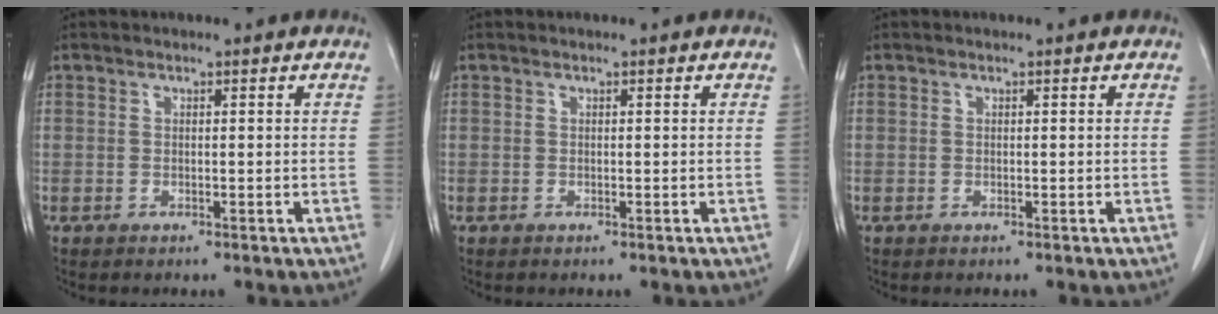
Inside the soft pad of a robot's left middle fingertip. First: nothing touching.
{"total": 0.0}
{"total": 0.0}